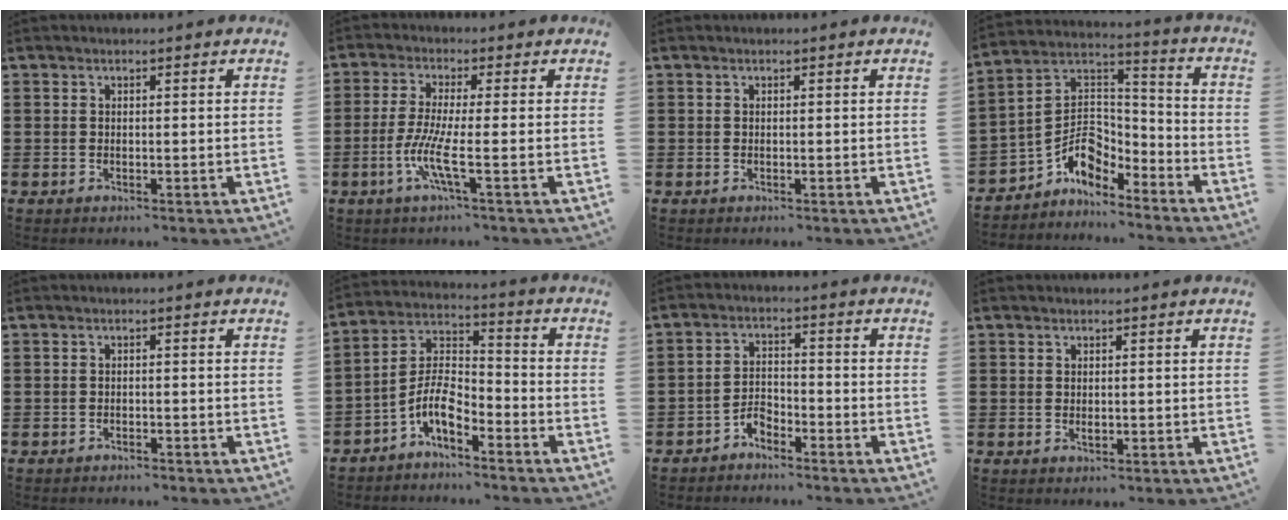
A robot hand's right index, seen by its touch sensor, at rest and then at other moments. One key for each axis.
{"total": 6.3, "fx": -1.9, "fy": 0.1, "fz": 6.0, "tx": -0.140, "ty": -0.022, "tz": -0.045}
{"total": 0.0}
{"total": 7.3, "fx": -3.9, "fy": 4.9, "fz": 3.6, "tx": -0.091, "ty": -0.006, "tz": -0.081}
{"total": 1.2, "fx": -1.2, "fy": 0.1, "fz": 0.1, "tx": -0.006, "ty": -0.002, "tz": -0.025}
{"total": 7.1, "fx": -4.4, "fy": 2.9, "fz": 4.8, "tx": -0.113, "ty": -0.009, "tz": -0.090}
{"total": 3.0, "fx": -2.7, "fy": 1.1, "fz": 0.6, "tx": -0.019, "ty": 0.008, "tz": -0.057}
{"total": 0.7, "fx": 0.0, "fy": 0.2, "fz": 0.7, "tx": -0.014, "ty": 0.000, "tz": 0.000}